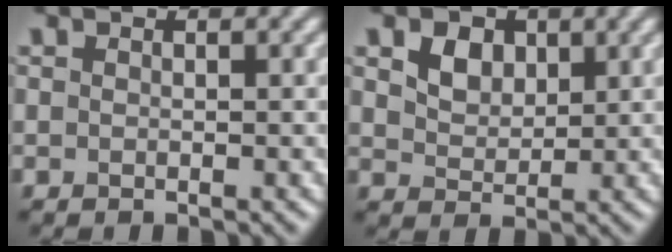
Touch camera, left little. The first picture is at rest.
{"total": 3.2, "force": [1.5, 2.3, 1.7], "torque": [-0.038, -0.002, 0.021]}